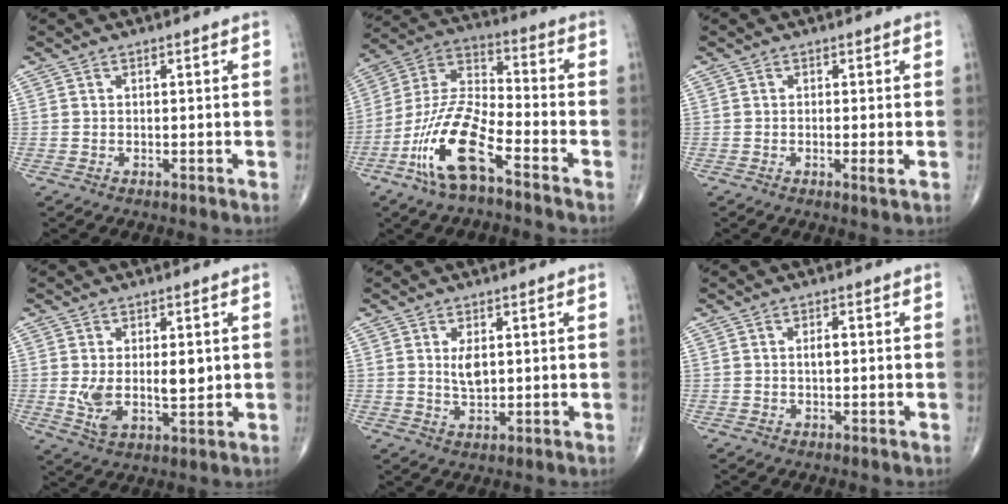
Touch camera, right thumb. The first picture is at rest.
{"total": 13.8, "force": [-7.4, 4.5, 10.7], "torque": [-0.224, 0.052, -0.149]}
{"total": 1.5, "force": [-0.2, 0.1, 1.5], "torque": [-0.029, -0.006, -0.007]}
{"total": 8.4, "force": [0.6, 4.2, 7.3], "torque": [-0.115, -0.015, 0.021]}
{"total": 3.8, "force": [0.9, 1.9, 3.2], "torque": [-0.052, -0.011, 0.021]}
{"total": 1.7, "force": [0.1, 0.7, 1.5], "torque": [-0.024, 0.002, 0.001]}